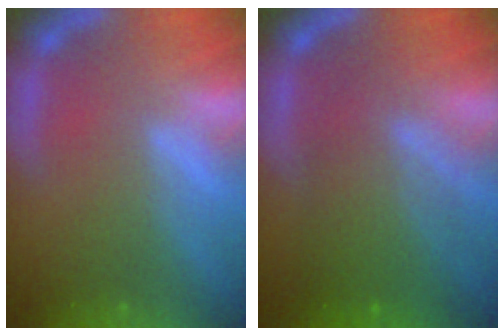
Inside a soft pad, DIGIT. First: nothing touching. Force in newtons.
{"total": 7.5}